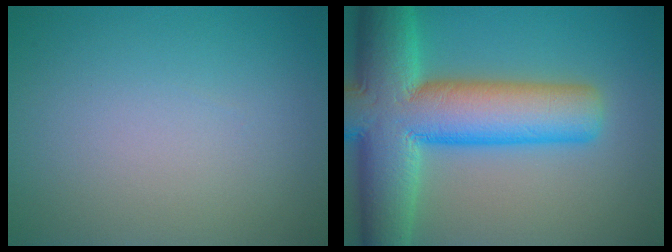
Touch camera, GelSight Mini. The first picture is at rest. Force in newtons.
{"total": 13.8, "press": 13.8, "slide": 0.8}